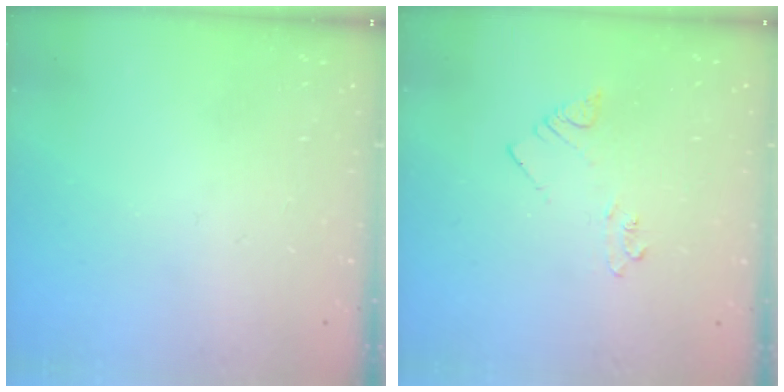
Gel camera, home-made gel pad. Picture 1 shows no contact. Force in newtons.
{"total": 3.6, "press": 3.6, "slide": 0.6}